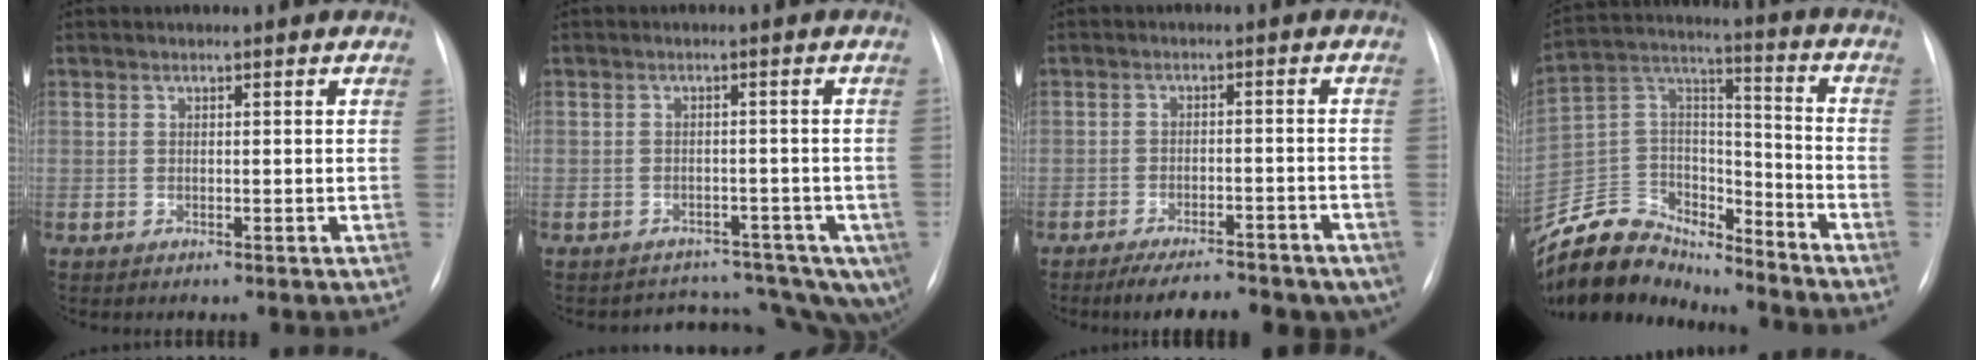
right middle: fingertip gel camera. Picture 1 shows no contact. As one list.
[{"total": 9.5, "force": [-6.4, 6.1, 3.5], "torque": [-0.044, 0.032, -0.061]}, {"total": 13.6, "force": [-10.9, 3.9, 7.1], "torque": [-0.081, -0.004, -0.142]}, {"total": 17.3, "force": [-16.1, 5.6, 3.2], "torque": [-0.067, 0.050, -0.282]}]